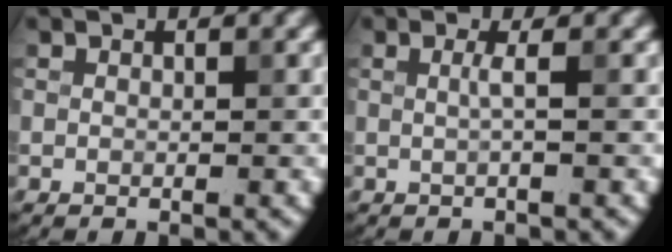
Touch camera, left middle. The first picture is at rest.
{"total": 0.8, "force": [-0.1, -0.3, 0.8], "torque": [-0.019, 0.004, 0.001]}